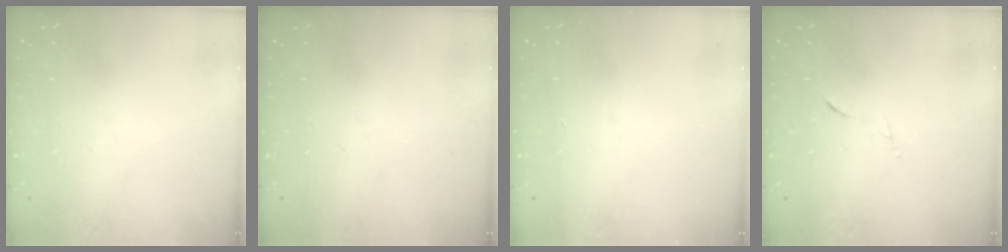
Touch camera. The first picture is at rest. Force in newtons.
{"total": 0.0}
{"total": 1.5, "press": 1.5, "slide": 0.1}
{"total": 5.4, "press": 5.3, "slide": 0.7}